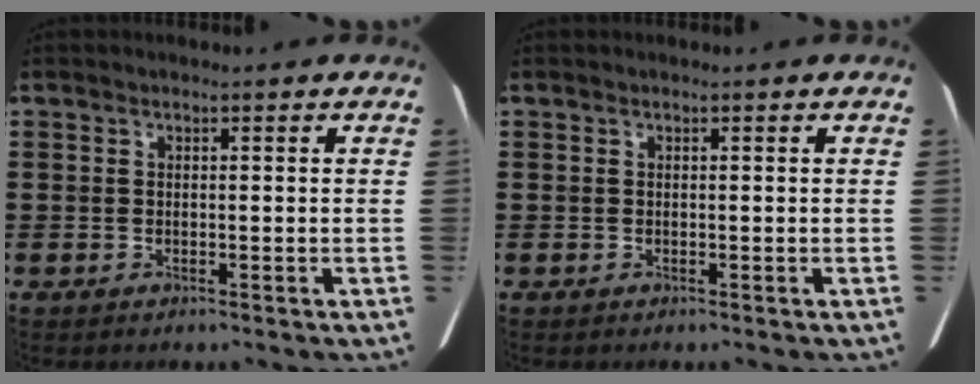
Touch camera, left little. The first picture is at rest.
{"total": 0.0}